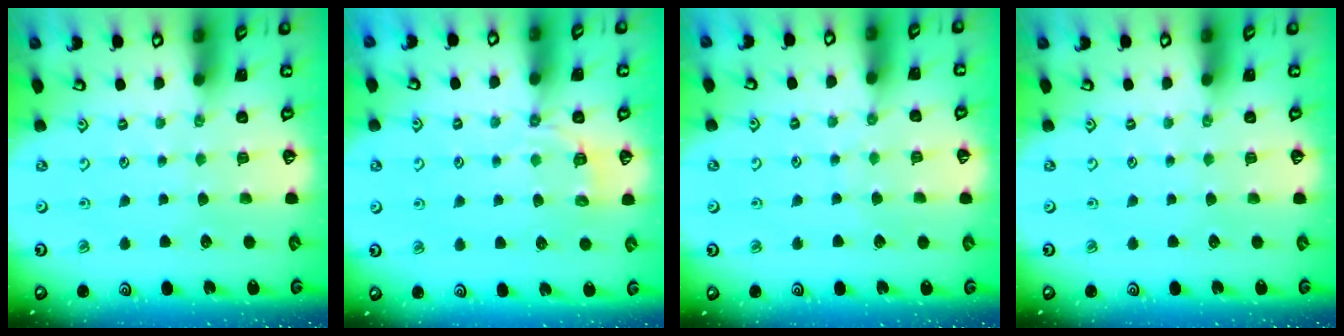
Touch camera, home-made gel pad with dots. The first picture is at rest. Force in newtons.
{"total": 4.5, "press": 4.1, "slide": 2.0}
{"total": 5.2, "press": 5.2, "slide": 0.4}
{"total": 0.0}